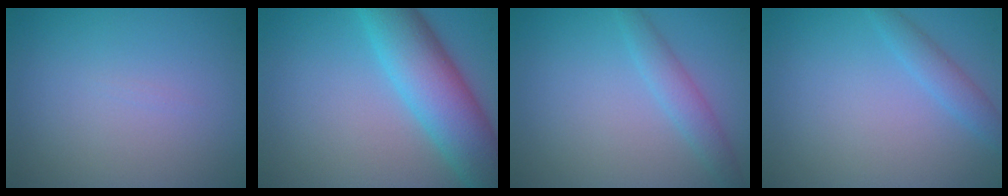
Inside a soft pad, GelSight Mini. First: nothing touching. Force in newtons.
{"total": 8.5, "press": 8.5, "slide": 0.1}
{"total": 2.2, "press": 2.2, "slide": 0.1}
{"total": 1.8, "press": 1.8, "slide": 0.1}